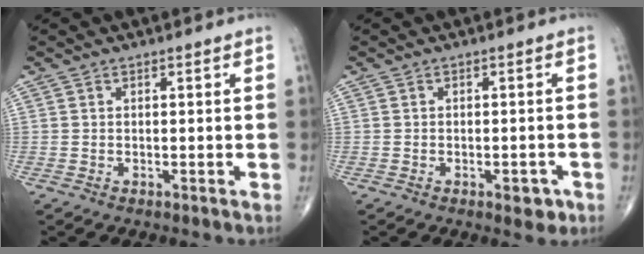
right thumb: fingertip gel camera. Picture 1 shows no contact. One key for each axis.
{"total": 3.0, "fx": -1.5, "fy": 1.5, "fz": 2.1, "tx": -0.012, "ty": 0.003, "tz": -0.017}